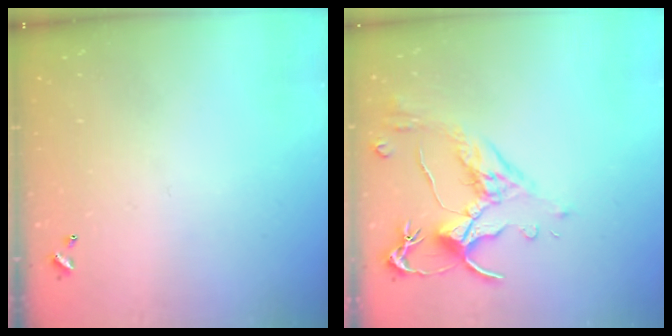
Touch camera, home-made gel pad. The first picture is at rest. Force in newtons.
{"total": 2.5, "press": 2.1, "slide": 1.4}